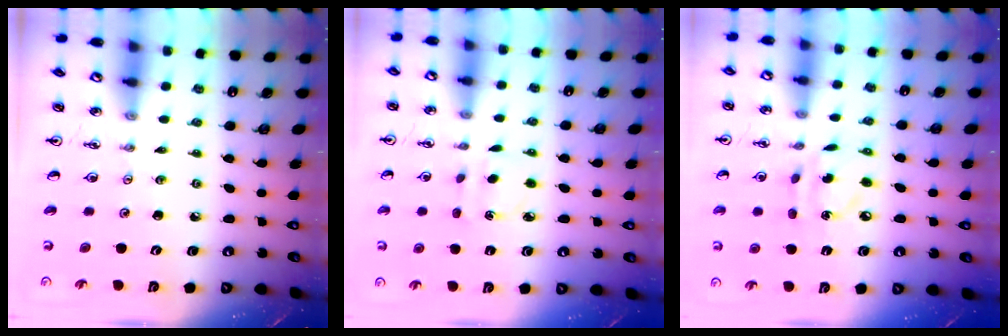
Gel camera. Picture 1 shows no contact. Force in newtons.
{"total": 4.6, "press": 4.5, "slide": 0.5}
{"total": 7.3, "press": 7.3, "slide": 0.3}